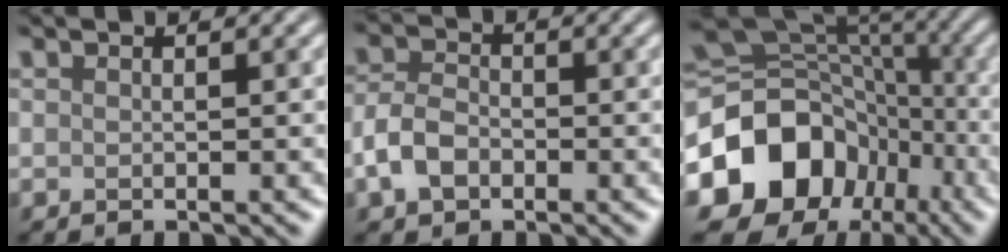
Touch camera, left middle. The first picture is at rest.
{"total": 3.4, "force": [-1.4, 2.3, 1.9], "torque": [-0.040, 0.004, -0.037]}
{"total": 16.3, "force": [-5.5, 13.4, 7.5], "torque": [-0.163, -0.006, -0.106]}